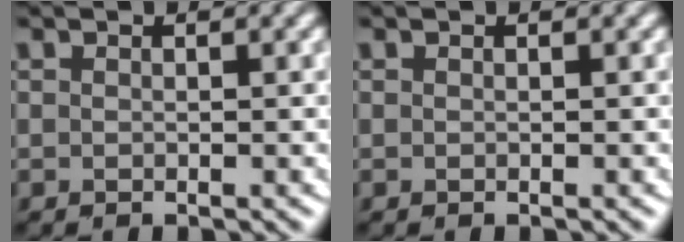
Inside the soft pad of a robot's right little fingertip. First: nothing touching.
{"total": 0.0}